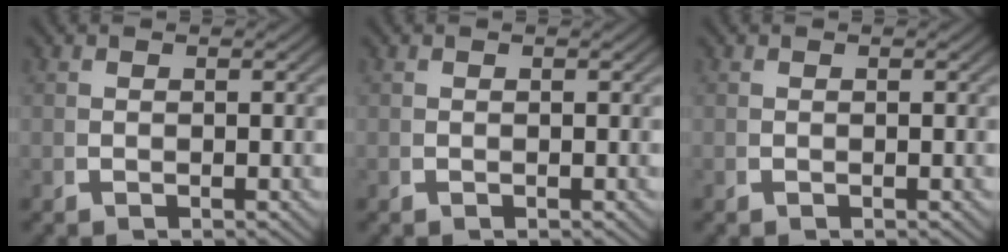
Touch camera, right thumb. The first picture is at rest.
{"total": 0.0}
{"total": 0.0}